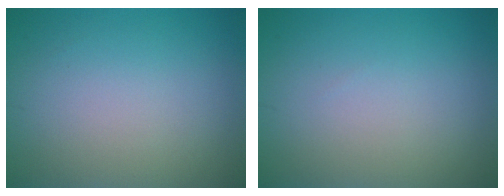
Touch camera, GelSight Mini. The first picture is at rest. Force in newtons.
{"total": 0.0}